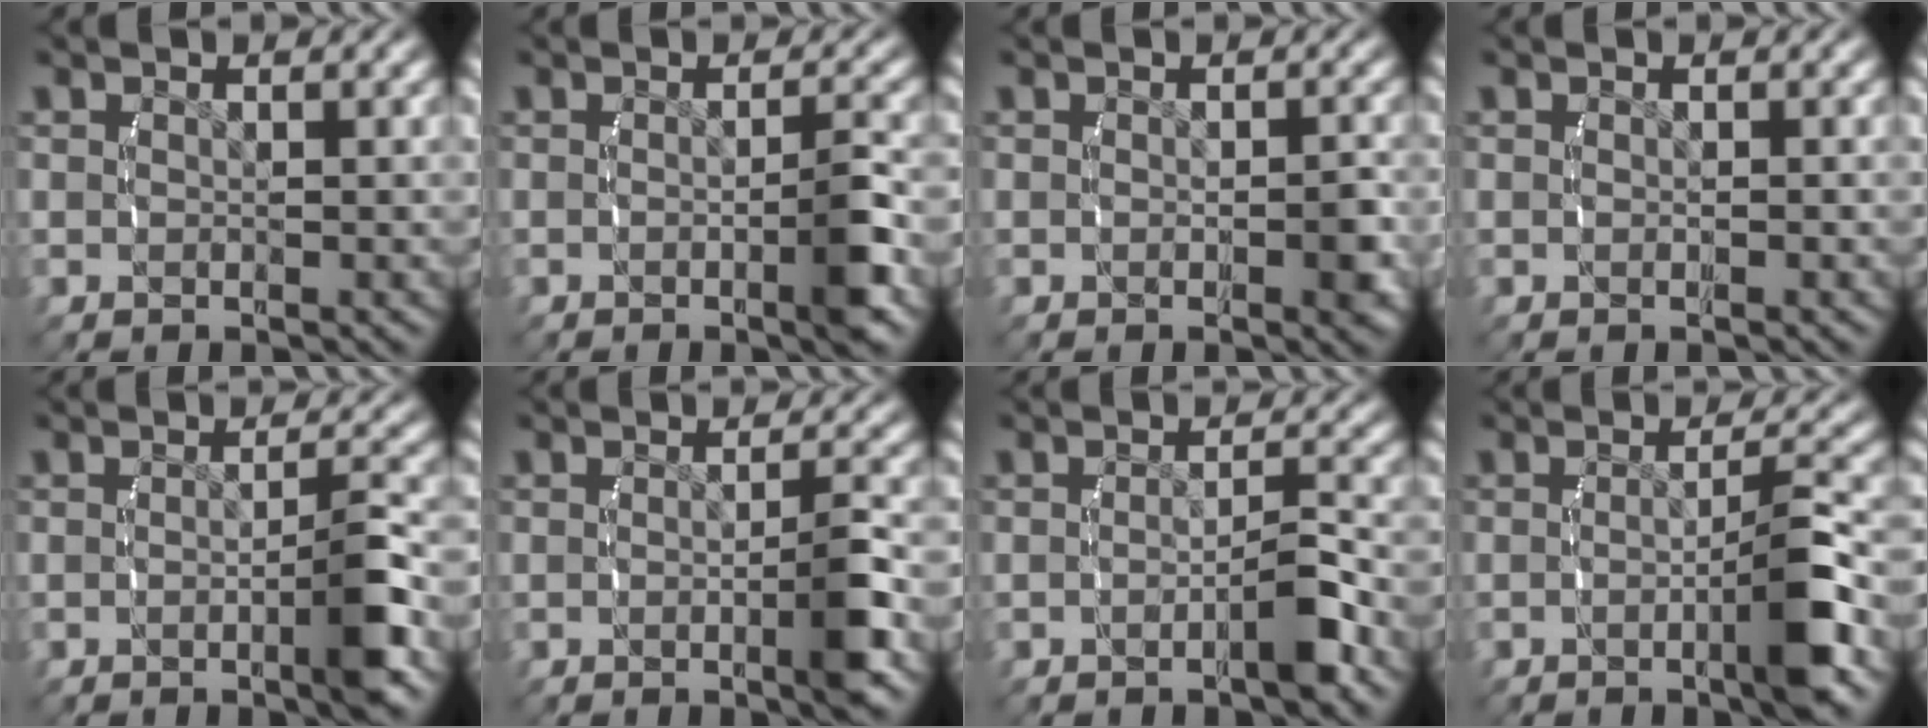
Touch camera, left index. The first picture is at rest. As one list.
[{"total": 2.9, "force": [-0.9, 0.2, 2.7], "torque": [-0.040, 0.000, -0.017]}, {"total": 1.5, "force": [-0.6, 0.4, 1.3], "torque": [-0.020, -0.005, -0.008]}, {"total": 0.0}, {"total": 3.5, "force": [-1.2, 0.1, 3.3], "torque": [-0.048, 0.001, -0.022]}, {"total": 3.2, "force": [-1.0, 0.1, 3.0], "torque": [-0.043, 0.000, -0.019]}, {"total": 2.4, "force": [-1.3, 0.2, 2.1], "torque": [-0.027, 0.002, -0.025]}, {"total": 4.4, "force": [-1.4, 0.2, 4.2], "torque": [-0.059, 0.003, -0.026]}]